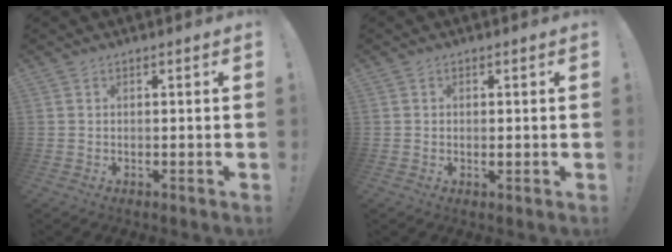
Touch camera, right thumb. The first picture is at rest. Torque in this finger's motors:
{"motor_torque": [0.09, -0.17, -0.04, 0.14, -0.06]}